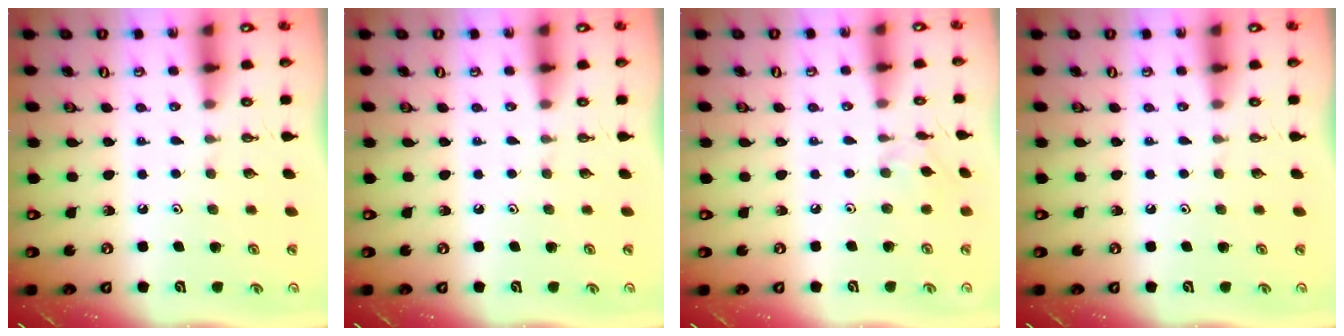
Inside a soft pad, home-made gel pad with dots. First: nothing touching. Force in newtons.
{"total": 0.0}
{"total": 1.5, "press": 1.4, "slide": 0.5}
{"total": 0.0}